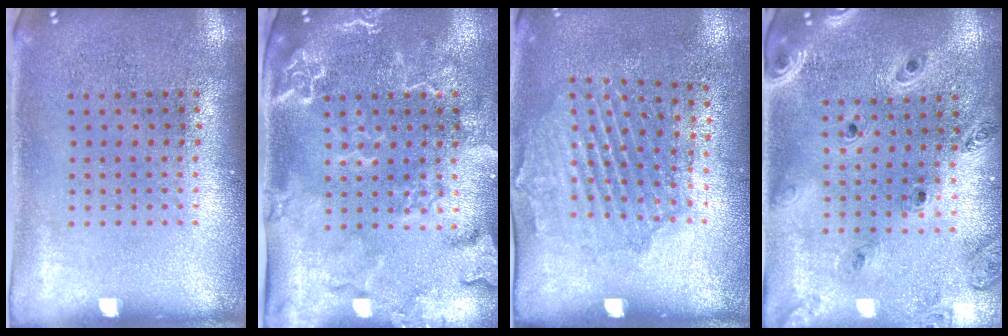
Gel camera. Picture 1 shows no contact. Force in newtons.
{"total": 2.8, "press": 2.5, "slide": 1.3}
{"total": 1.6, "press": 1.4, "slide": 0.7}
{"total": 1.3, "press": 1.3, "slide": 0.2}